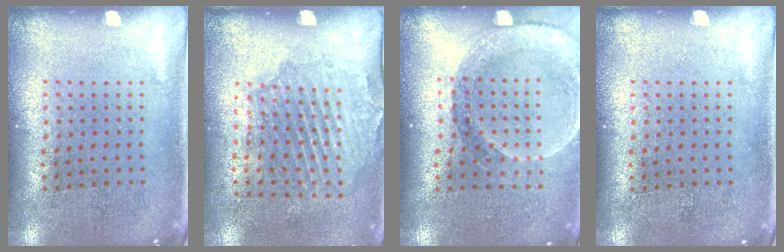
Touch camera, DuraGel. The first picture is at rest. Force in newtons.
{"total": 1.7, "press": 1.4, "slide": 0.8}
{"total": 1.5, "press": 1.5, "slide": 0.3}
{"total": 0.0}